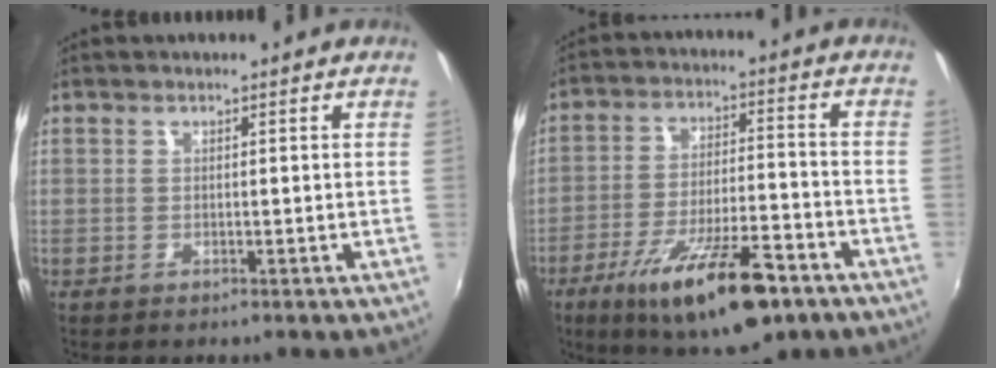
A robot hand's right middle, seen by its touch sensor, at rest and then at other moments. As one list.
[{"total": 18.2, "force": [-10.9, 5.2, 13.5], "torque": [-0.241, -0.027, -0.170]}]